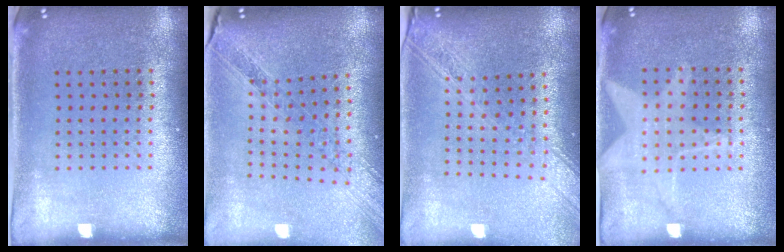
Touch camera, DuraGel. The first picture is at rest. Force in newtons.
{"total": 1.2, "press": 1.2, "slide": 0.3}
{"total": 2.1, "press": 1.8, "slide": 1.1}
{"total": 1.1, "press": 1.0, "slide": 0.4}